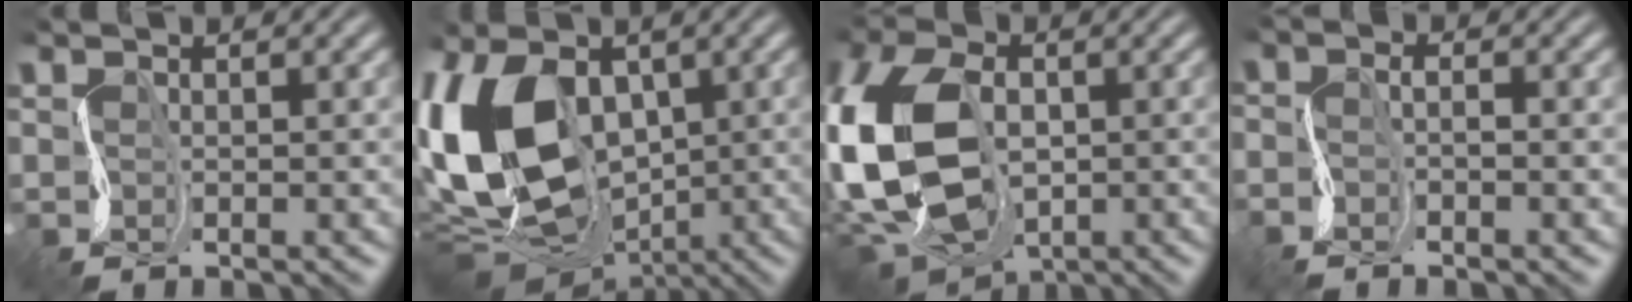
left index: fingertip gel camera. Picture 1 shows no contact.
{"total": 14.9, "force": [0.4, 10.2, 10.8], "torque": [-0.229, -0.018, 0.012]}
{"total": 13.6, "force": [-2.7, 9.3, 9.6], "torque": [-0.244, -0.020, -0.051]}
{"total": 1.8, "force": [-1.7, 0.0, 0.6], "torque": [-0.017, -0.003, -0.034]}